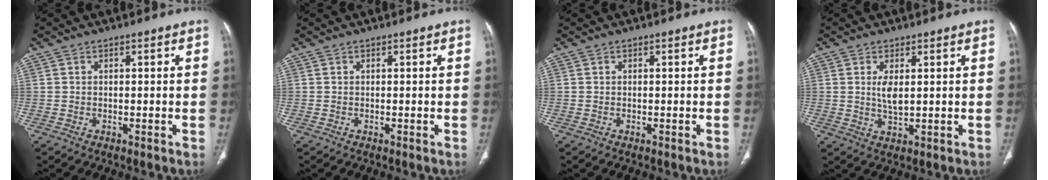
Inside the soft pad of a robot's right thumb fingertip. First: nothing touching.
{"total": 0.0}
{"total": 0.0}
{"total": 3.9, "force": [0.9, 1.6, 3.4], "torque": [-0.066, -0.012, 0.023]}